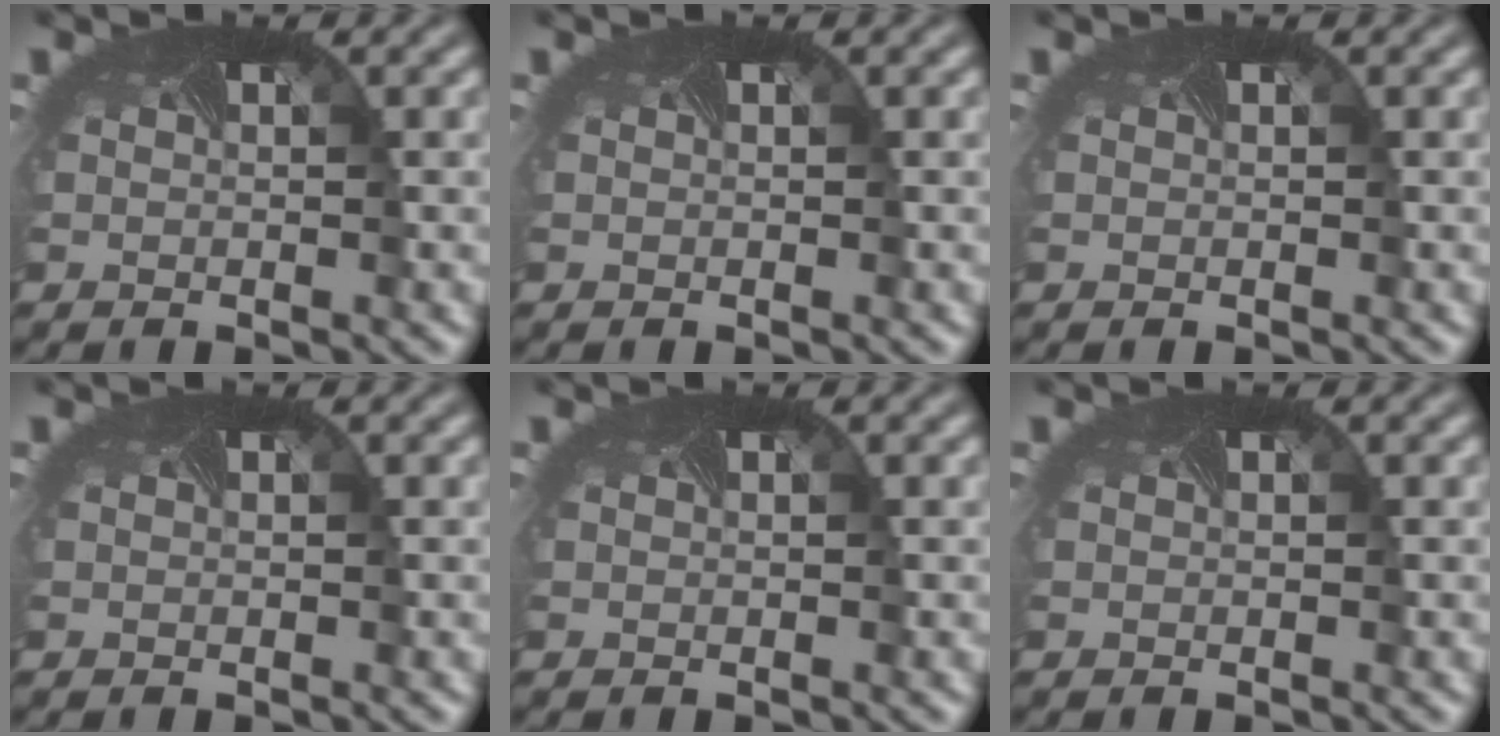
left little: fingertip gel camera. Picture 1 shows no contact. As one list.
[{"total": 0.0}, {"total": 0.0}, {"total": 0.0}, {"total": 0.0}, {"total": 0.0}]